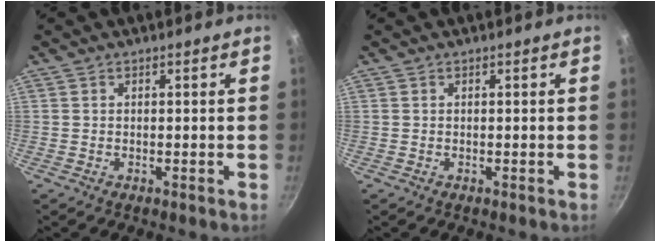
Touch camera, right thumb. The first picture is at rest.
{"total": 0.0}